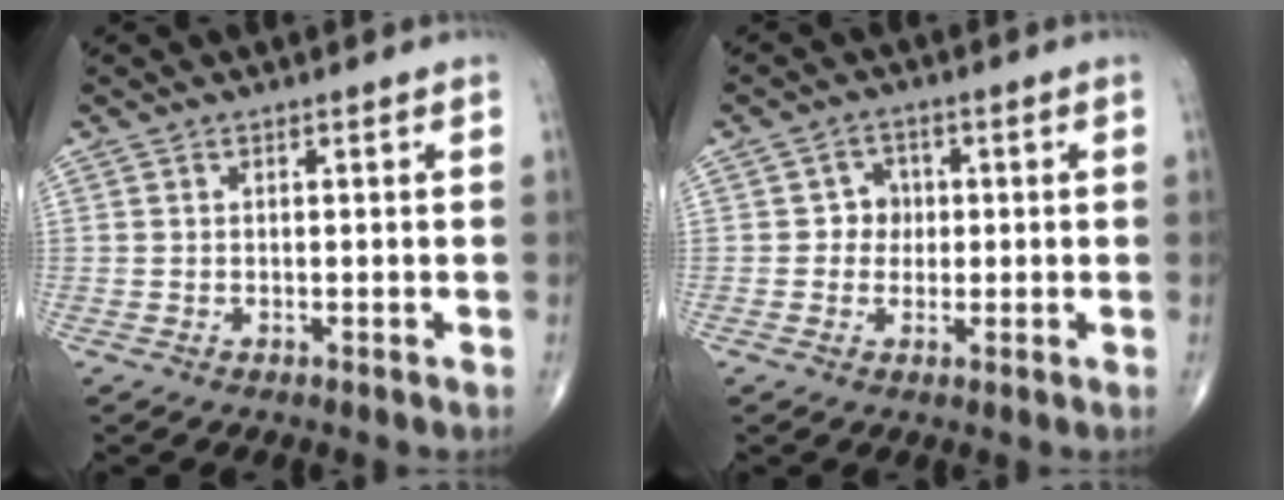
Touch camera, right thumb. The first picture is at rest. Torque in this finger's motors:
{"motor_torque": [0.03, -0.07, 0.35, -0.01, 0.00]}